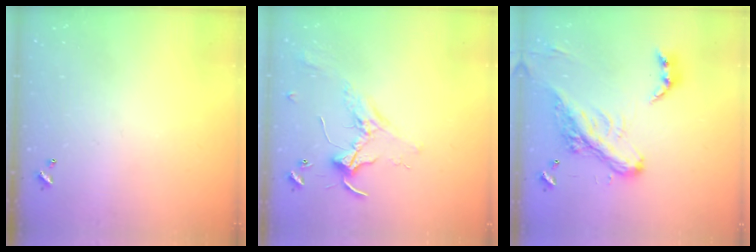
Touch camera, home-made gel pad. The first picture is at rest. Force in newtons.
{"total": 2.1, "press": 2.1, "slide": 0.5}
{"total": 10.0, "press": 9.8, "slide": 2.0}